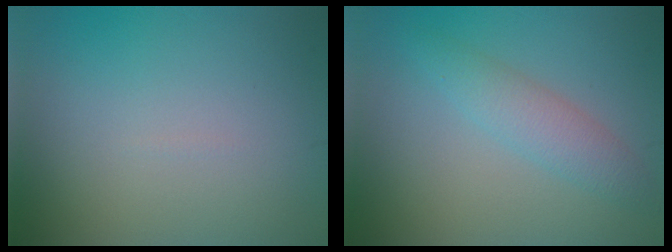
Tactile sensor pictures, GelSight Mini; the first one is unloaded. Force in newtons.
{"total": 2.7, "press": 2.7, "slide": 0.1}